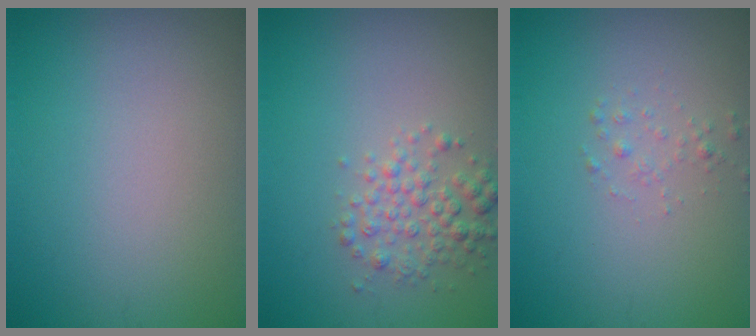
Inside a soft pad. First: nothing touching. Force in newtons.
{"total": 2.7, "press": 2.7, "slide": 0.0}
{"total": 0.8, "press": 0.7, "slide": 0.1}